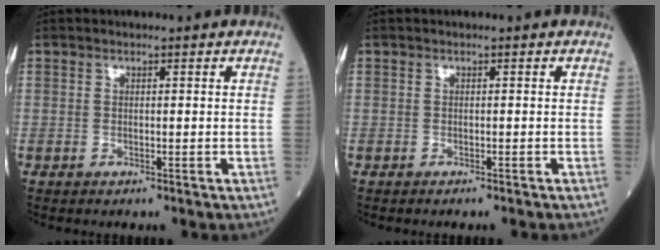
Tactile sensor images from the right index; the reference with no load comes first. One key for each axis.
{"total": 1.5, "fx": -1.4, "fy": 0.0, "fz": 0.6, "tx": -0.010, "ty": -0.002, "tz": -0.018}